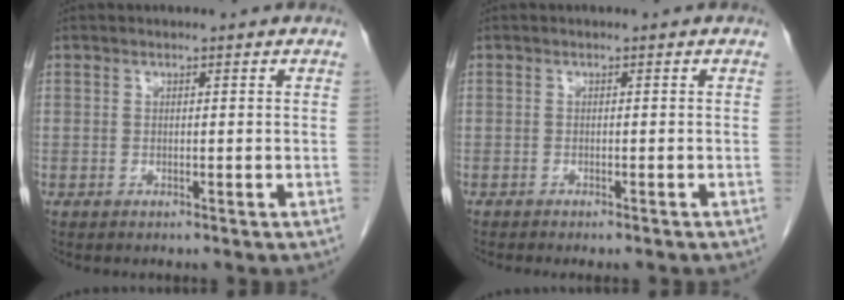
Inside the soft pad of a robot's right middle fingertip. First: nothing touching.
{"total": 3.2, "force": [-2.8, 0.3, 1.4], "torque": [-0.017, -0.005, -0.036]}